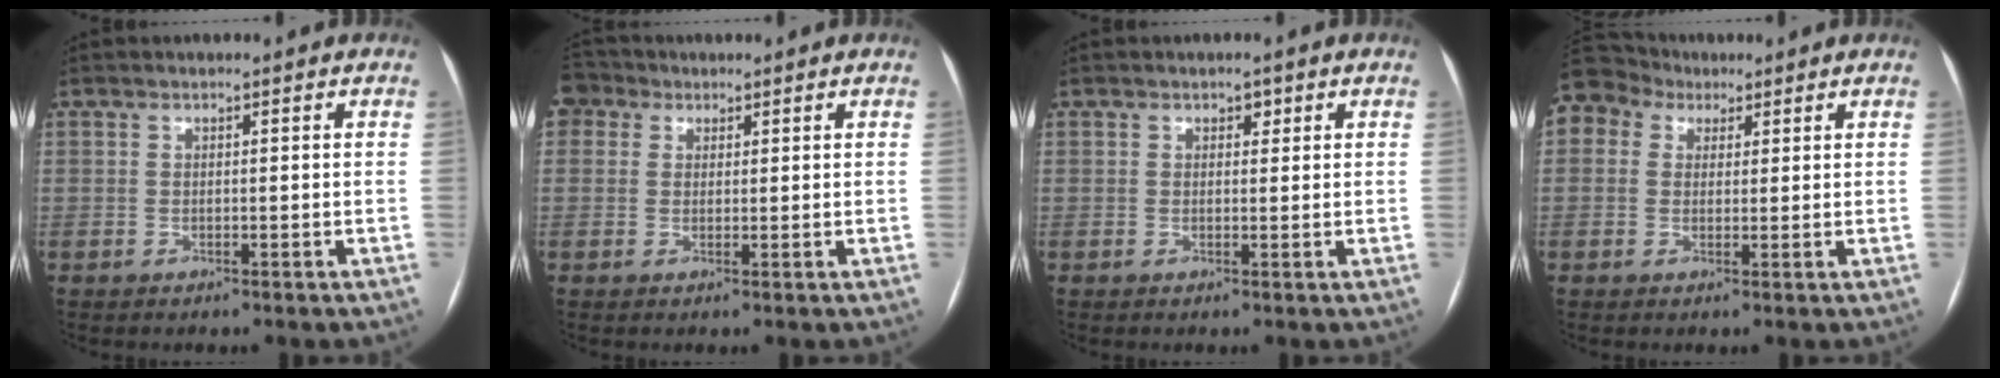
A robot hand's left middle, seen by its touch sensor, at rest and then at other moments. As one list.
[{"total": 4.2, "force": [2.3, 3.4, 1.1], "torque": [-0.026, 0.024, 0.044]}, {"total": 1.2, "force": [0.7, 0.8, 0.7], "torque": [-0.010, 0.004, 0.010]}, {"total": 8.8, "force": [5.1, 6.8, 2.3], "torque": [-0.055, 0.052, 0.098]}]